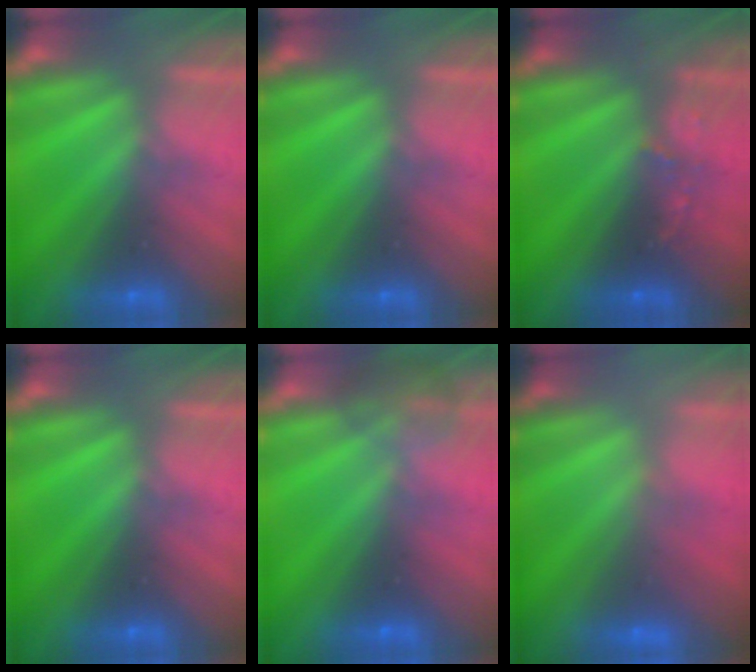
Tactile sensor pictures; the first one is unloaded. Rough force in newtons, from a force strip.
{"total": 0.0}
{"total": 2.5}
{"total": 0.0}
{"total": 3.8}
{"total": 2.4}